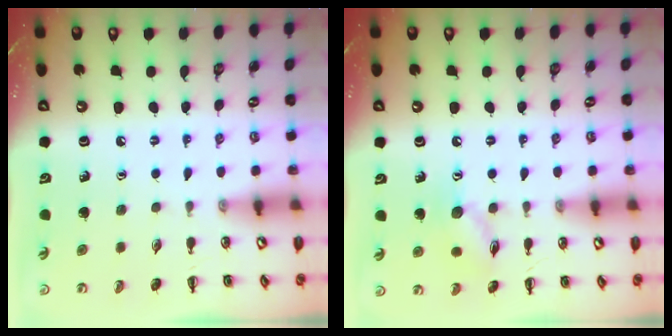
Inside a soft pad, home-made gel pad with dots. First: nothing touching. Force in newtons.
{"total": 8.6, "press": 8.6, "slide": 0.7}